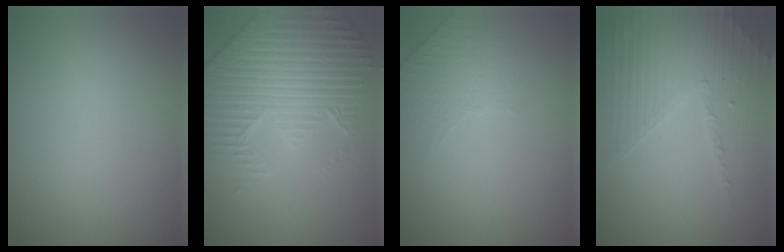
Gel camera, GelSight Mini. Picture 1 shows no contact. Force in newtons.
{"total": 7.9, "press": 5.9, "slide": 5.3}
{"total": 1.5, "press": 1.0, "slide": 1.1}
{"total": 5.3, "press": 3.1, "slide": 4.2}